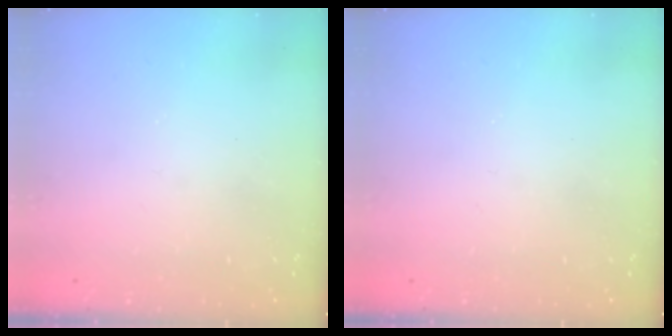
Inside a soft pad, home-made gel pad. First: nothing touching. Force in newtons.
{"total": 0.0}